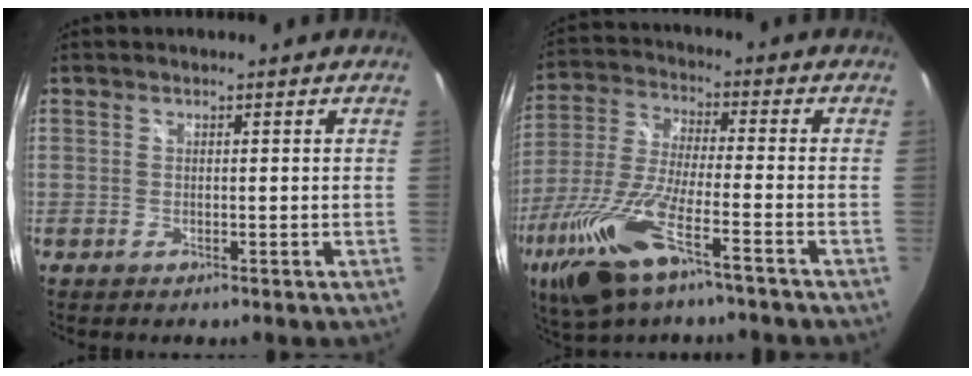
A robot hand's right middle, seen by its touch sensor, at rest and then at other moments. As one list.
[{"total": 18.2, "force": [-10.5, 4.5, 14.2], "torque": [-0.308, -0.048, -0.198]}]